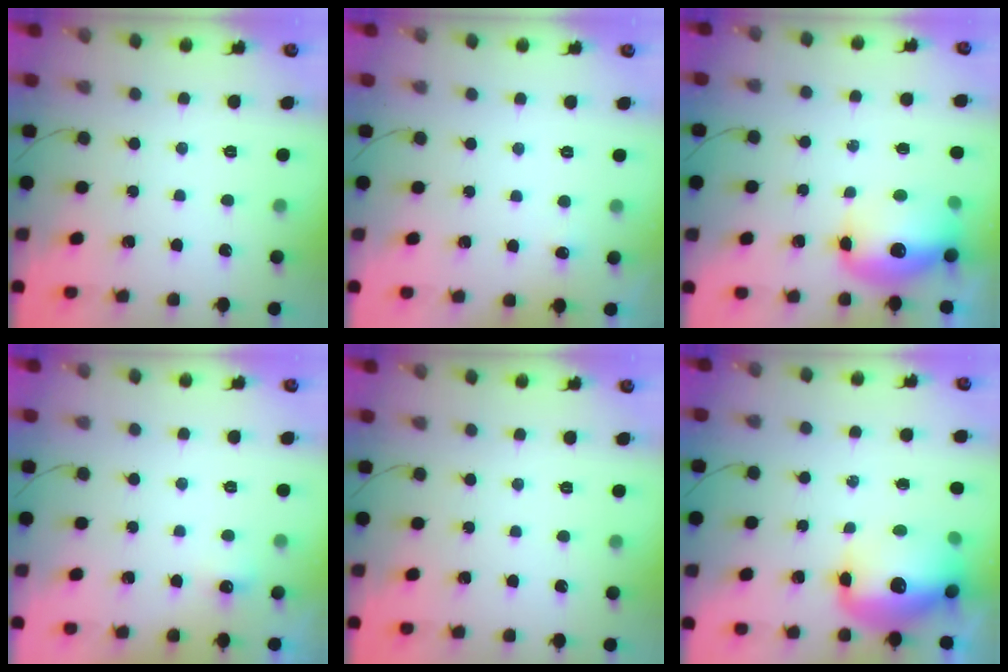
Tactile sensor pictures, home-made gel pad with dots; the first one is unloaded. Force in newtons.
{"total": 2.5, "press": 2.2, "slide": 1.1}
{"total": 12.0, "press": 11.7, "slide": 2.7}
{"total": 3.7, "press": 3.6, "slide": 1.1}
{"total": 0.0}
{"total": 15.5, "press": 15.1, "slide": 3.6}